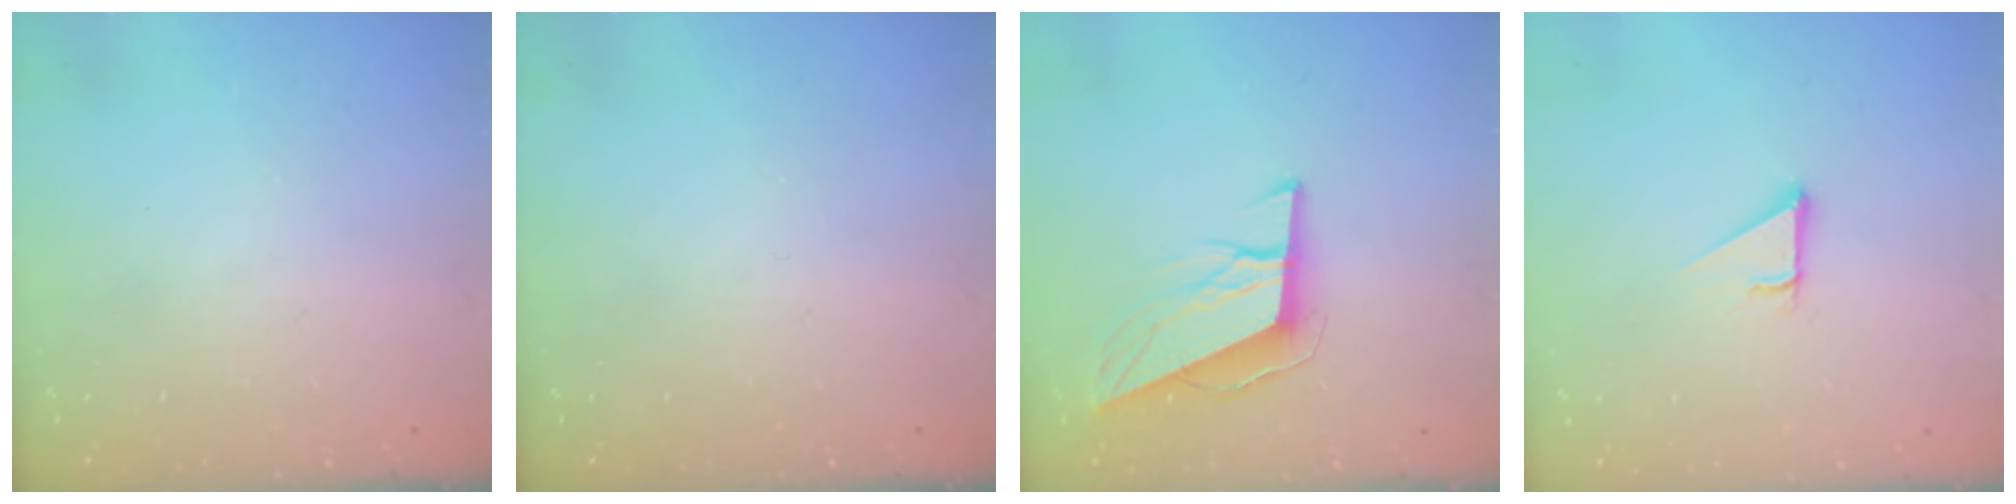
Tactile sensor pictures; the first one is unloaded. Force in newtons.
{"total": 0.0}
{"total": 9.9, "press": 9.5, "slide": 2.7}
{"total": 2.9, "press": 2.8, "slide": 0.2}